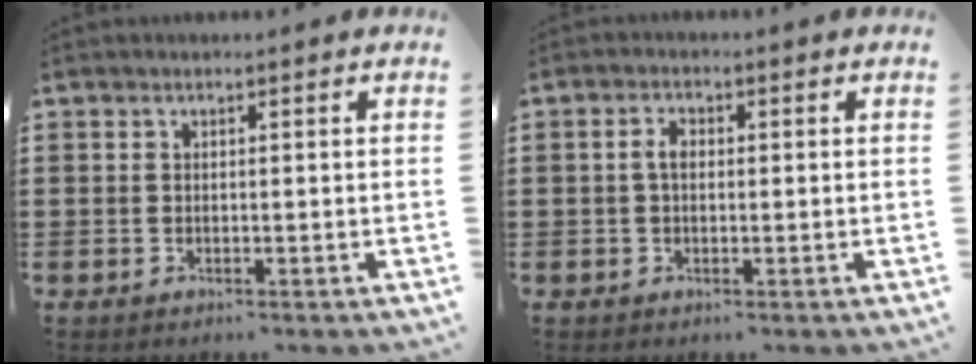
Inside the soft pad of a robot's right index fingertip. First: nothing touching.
{"total": 2.4, "force": [0.1, 1.3, 2.0], "torque": [-0.040, 0.007, 0.000]}